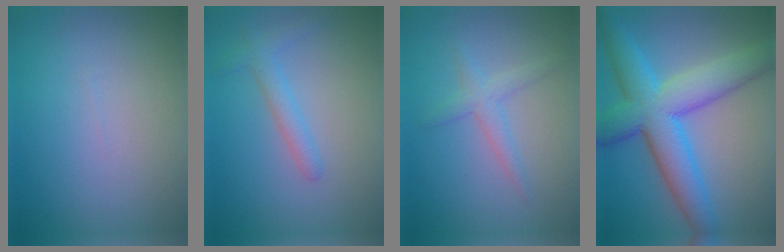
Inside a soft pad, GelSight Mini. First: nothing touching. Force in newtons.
{"total": 2.1, "press": 2.1, "slide": 0.0}
{"total": 2.0, "press": 2.0, "slide": 0.1}
{"total": 9.2, "press": 9.2, "slide": 0.2}